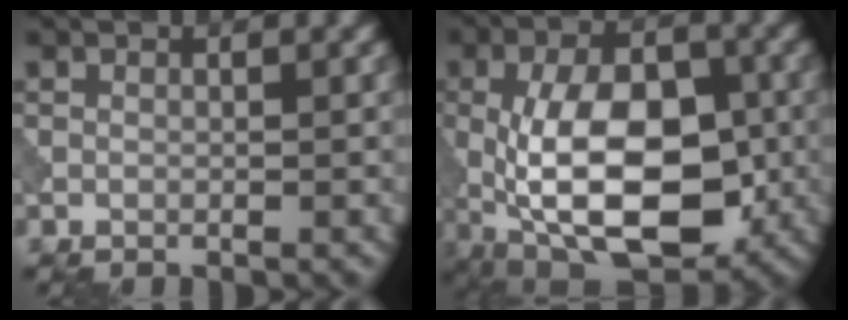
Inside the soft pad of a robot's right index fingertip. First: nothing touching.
{"total": 12.7, "force": [-2.3, 6.3, 10.7], "torque": [-0.190, -0.002, -0.044]}